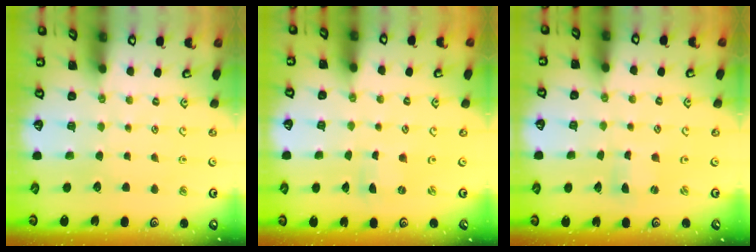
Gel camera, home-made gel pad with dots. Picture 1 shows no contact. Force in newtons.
{"total": 0.0}
{"total": 0.0}